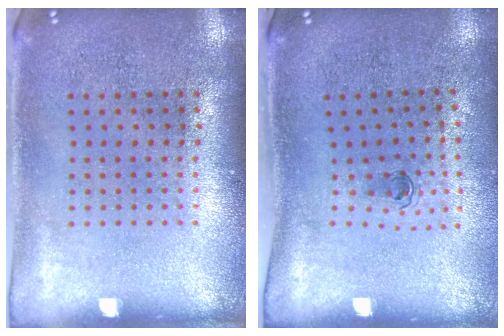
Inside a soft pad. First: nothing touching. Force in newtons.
{"total": 0.6, "press": 0.3, "slide": 0.5}